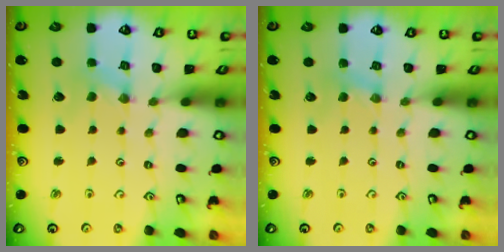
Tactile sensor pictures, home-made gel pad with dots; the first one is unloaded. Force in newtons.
{"total": 2.5, "press": 2.5, "slide": 0.4}